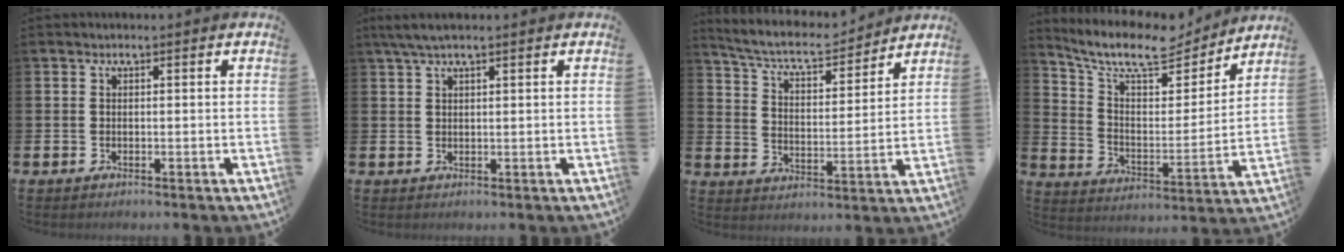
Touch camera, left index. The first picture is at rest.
{"total": 2.7, "force": [2.0, 0.3, 1.8], "torque": [-0.042, 0.003, 0.037]}
{"total": 7.2, "force": [6.7, 1.3, 2.5], "torque": [-0.080, -0.043, 0.114]}
{"total": 10.2, "force": [8.7, 3.2, 4.2], "torque": [-0.110, -0.059, 0.148]}